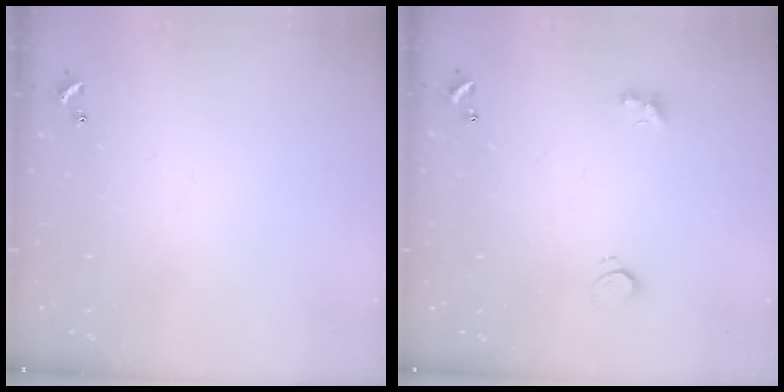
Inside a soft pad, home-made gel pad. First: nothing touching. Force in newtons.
{"total": 3.1, "press": 2.8, "slide": 1.3}